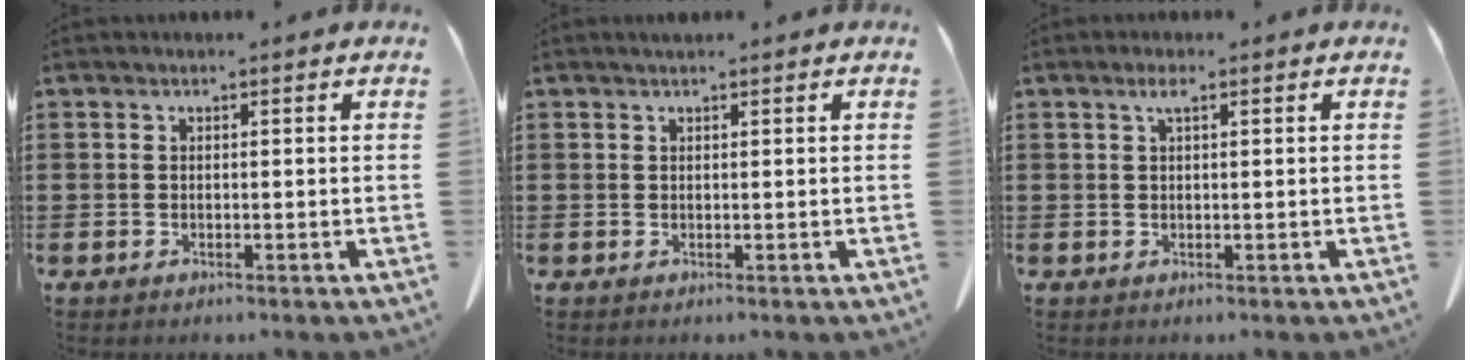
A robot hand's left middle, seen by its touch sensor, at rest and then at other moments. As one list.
[{"total": 0.7, "force": [0.5, 0.1, 0.4], "torque": [-0.008, 0.001, 0.009]}, {"total": 1.7, "force": [0.7, 0.4, 1.5], "torque": [-0.031, 0.005, 0.011]}]